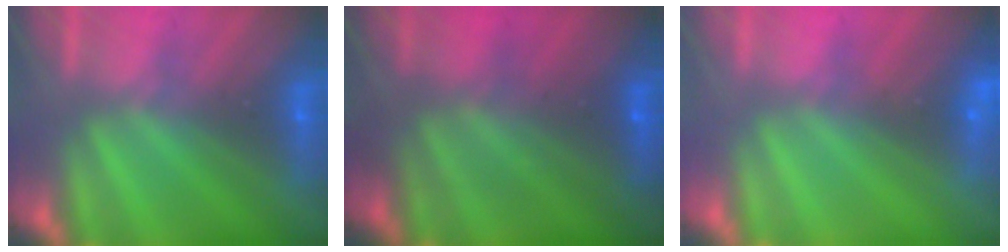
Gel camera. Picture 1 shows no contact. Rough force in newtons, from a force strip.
{"total": 7.8}
{"total": 2.3}